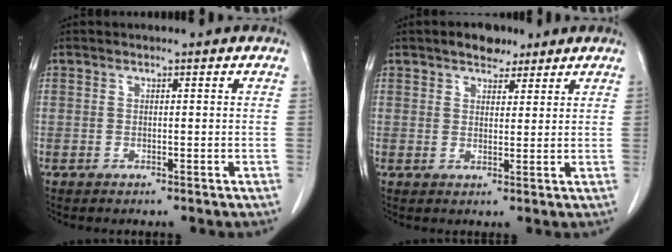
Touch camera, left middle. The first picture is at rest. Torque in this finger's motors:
{"motor_torque": [0.24, -0.21, 0.00, 0.02]}